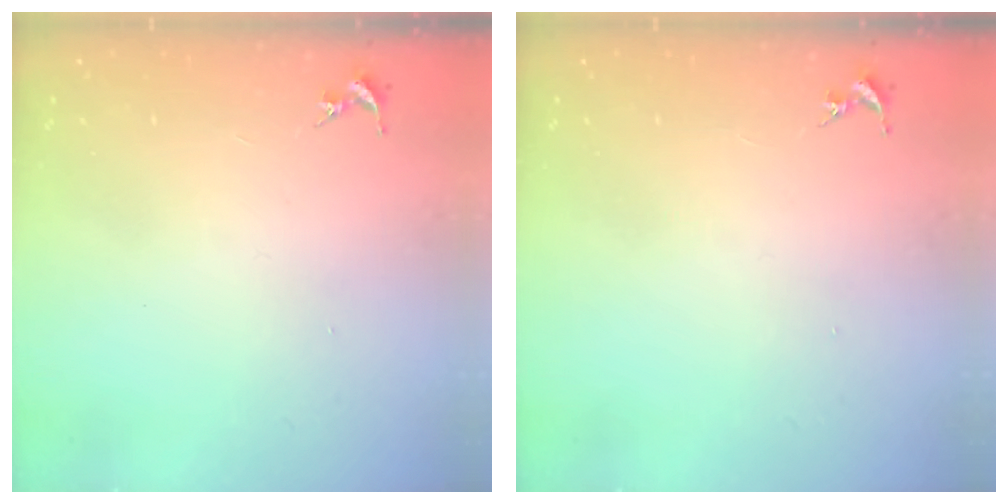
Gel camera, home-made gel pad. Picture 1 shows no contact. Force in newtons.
{"total": 0.0}